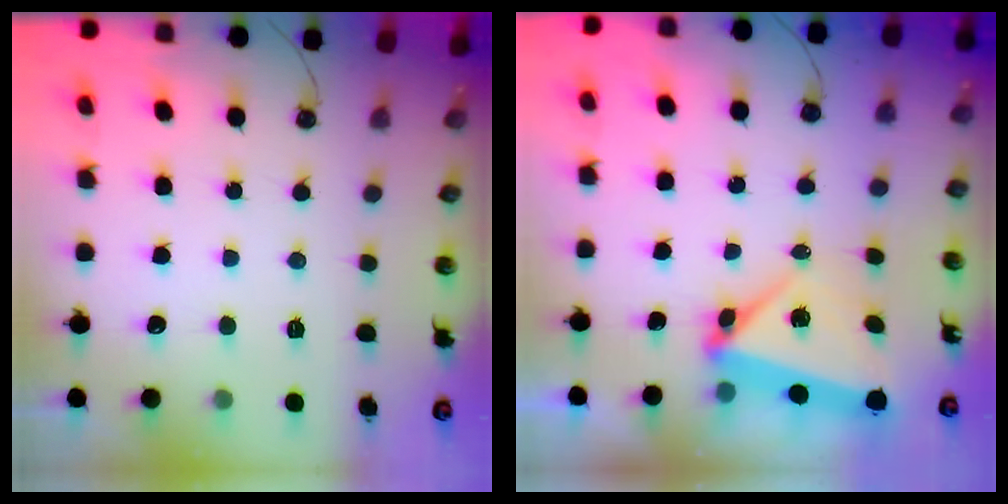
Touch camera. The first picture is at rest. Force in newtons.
{"total": 5.7, "press": 5.2, "slide": 2.4}